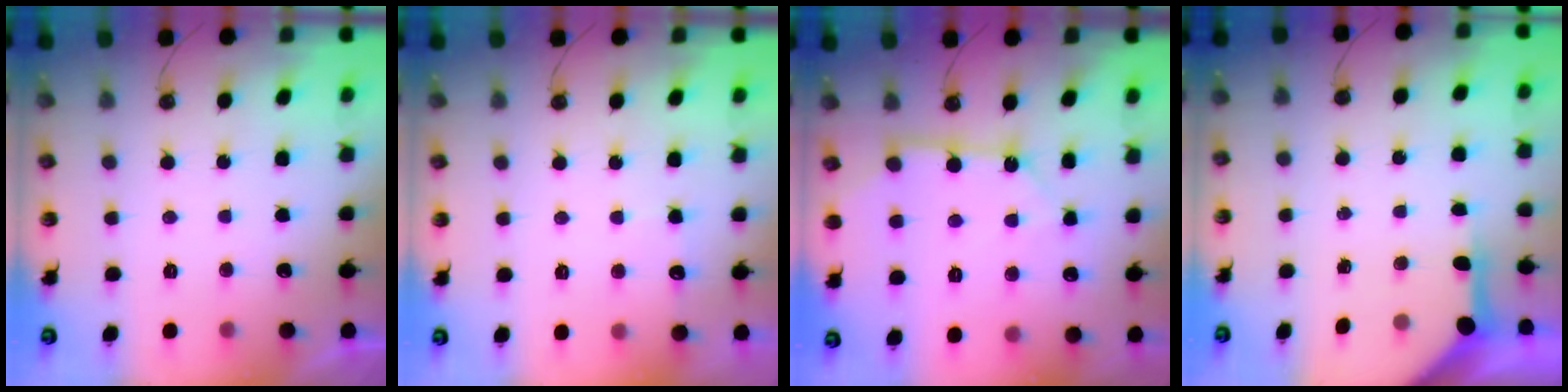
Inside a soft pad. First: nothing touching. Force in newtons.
{"total": 4.5, "press": 4.5, "slide": 0.5}
{"total": 10.3, "press": 10.2, "slide": 0.9}
{"total": 6.1, "press": 6.1, "slide": 0.4}